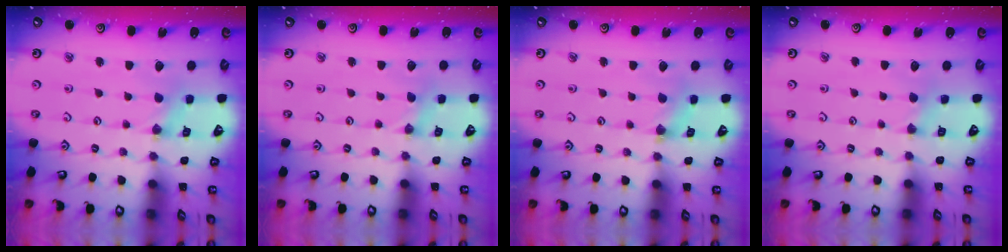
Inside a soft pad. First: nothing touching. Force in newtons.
{"total": 0.0}
{"total": 2.4, "press": 2.4, "slide": 0.4}
{"total": 1.6, "press": 1.6, "slide": 0.4}